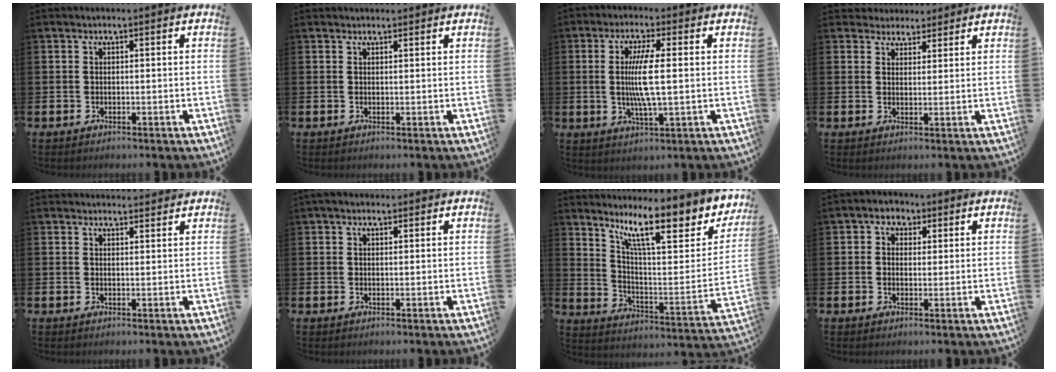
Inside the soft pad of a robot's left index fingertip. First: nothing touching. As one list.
[{"total": 1.0, "force": [0.9, 0.2, 0.0], "torque": [0.016, -0.003, 0.014]}, {"total": 6.6, "force": [0.6, 0.8, 6.5], "torque": [-0.127, -0.006, 0.005]}, {"total": 3.2, "force": [2.9, 1.4, -0.4], "torque": [0.002, -0.016, 0.051]}, {"total": 1.9, "force": [1.9, 0.2, -0.1], "torque": [0.015, -0.014, 0.031]}, {"total": 2.0, "force": [1.4, 1.1, 0.9], "torque": [-0.014, 0.007, 0.024]}, {"total": 12.5, "force": [9.1, 3.3, 7.9], "torque": [-0.143, -0.063, 0.148]}, {"total": 2.7, "force": [1.5, 2.2, 0.3], "torque": [-0.010, 0.002, 0.022]}]